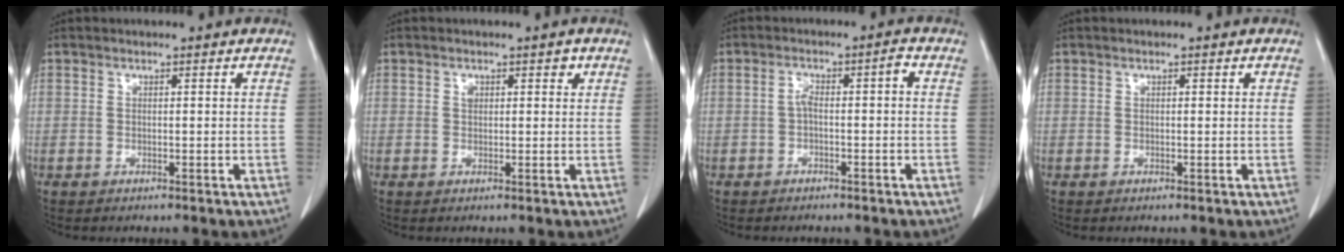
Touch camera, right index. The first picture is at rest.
{"total": 1.6, "force": [0.7, 1.1, 0.9], "torque": [-0.007, 0.006, 0.012]}
{"total": 3.1, "force": [-0.4, 0.8, 2.9], "torque": [-0.051, 0.021, -0.004]}
{"total": 0.0}